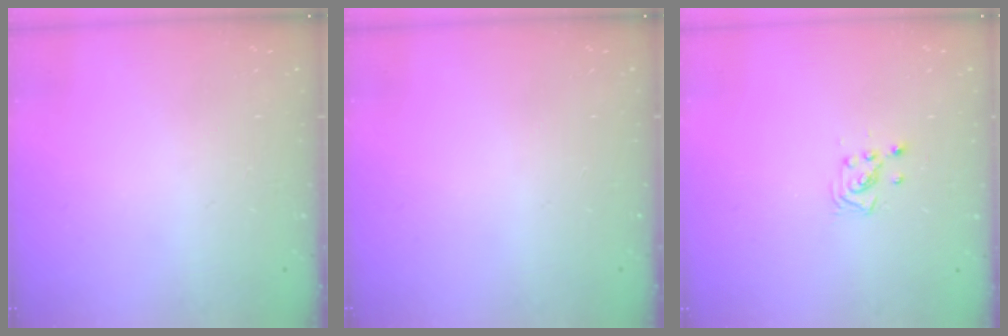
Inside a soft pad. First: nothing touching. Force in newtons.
{"total": 0.0}
{"total": 2.9, "press": 2.9, "slide": 0.3}